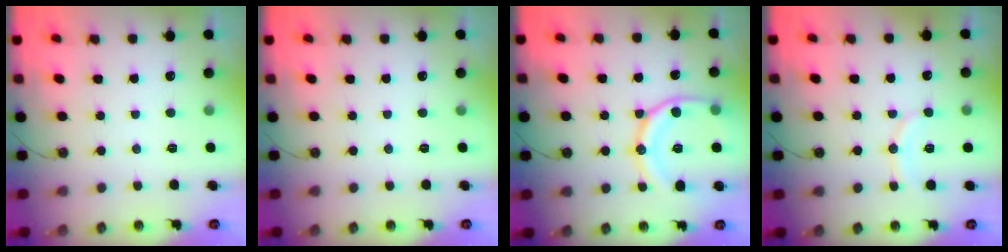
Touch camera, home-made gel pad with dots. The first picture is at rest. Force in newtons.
{"total": 0.0}
{"total": 16.9, "press": 16.8, "slide": 1.9}
{"total": 8.2, "press": 8.0, "slide": 1.6}